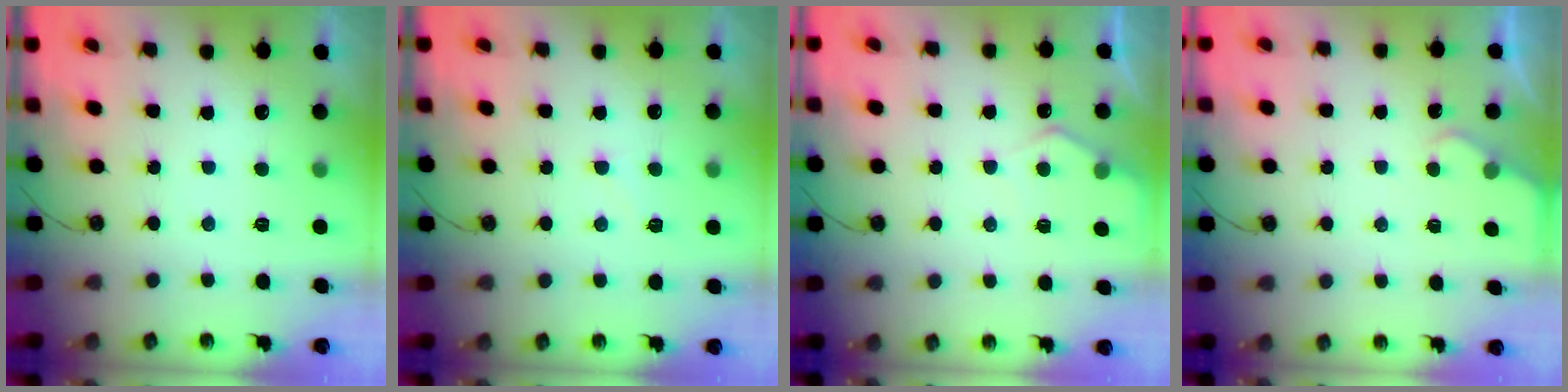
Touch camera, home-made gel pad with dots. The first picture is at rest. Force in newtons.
{"total": 5.8, "press": 5.8, "slide": 0.6}
{"total": 5.1, "press": 5.0, "slide": 0.7}
{"total": 3.2, "press": 3.1, "slide": 0.3}